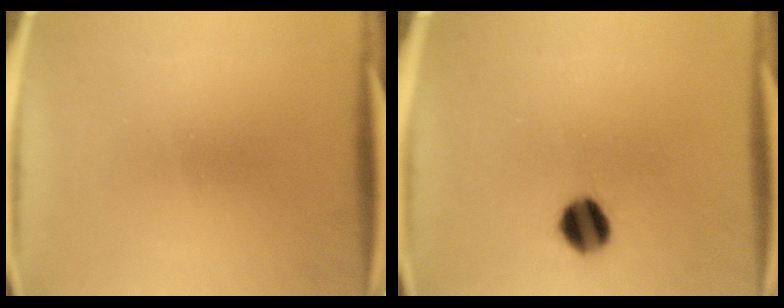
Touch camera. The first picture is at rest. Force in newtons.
{"total": 7.5}